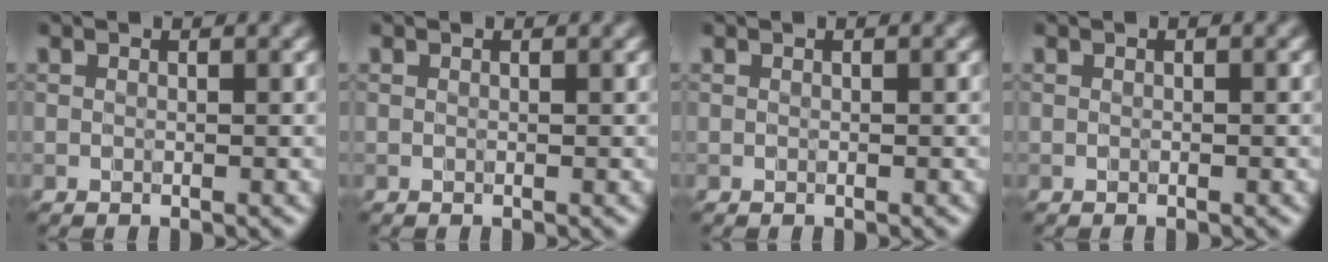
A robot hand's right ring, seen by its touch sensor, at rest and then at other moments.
{"total": 0.0}
{"total": 0.0}
{"total": 0.0}